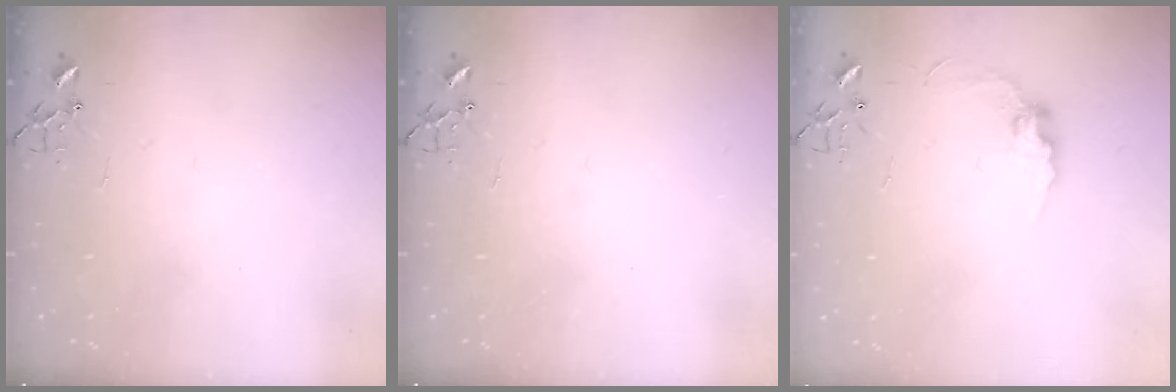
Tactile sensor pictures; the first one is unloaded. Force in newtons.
{"total": 0.0}
{"total": 8.0, "press": 8.0, "slide": 0.5}